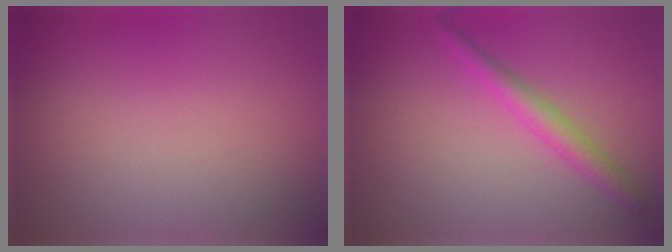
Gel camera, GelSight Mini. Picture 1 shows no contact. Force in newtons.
{"total": 2.2, "press": 2.2, "slide": 0.1}